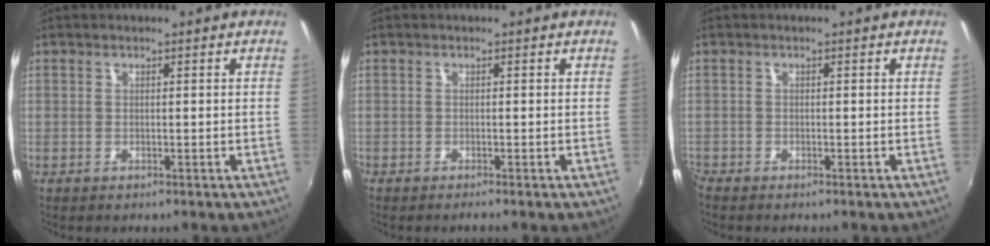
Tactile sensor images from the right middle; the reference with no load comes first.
{"total": 0.6, "force": [-0.6, -0.1, 0.2], "torque": [0.000, -0.005, -0.014]}
{"total": 1.3, "force": [-1.3, 0.2, 0.2], "torque": [-0.009, -0.009, -0.029]}